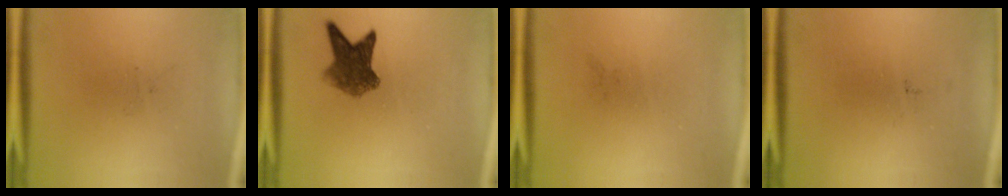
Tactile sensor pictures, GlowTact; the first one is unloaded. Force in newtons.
{"total": 6.3}
{"total": 0.0}
{"total": 0.0}